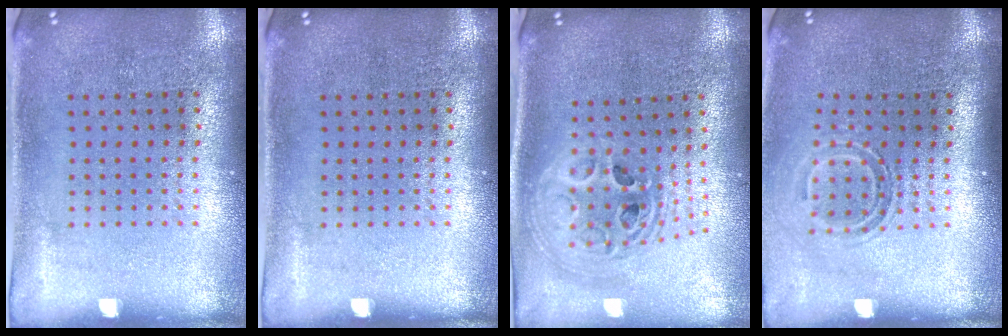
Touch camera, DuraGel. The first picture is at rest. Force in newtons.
{"total": 0.0}
{"total": 2.4, "press": 1.9, "slide": 1.4}
{"total": 1.6, "press": 1.0, "slide": 1.2}